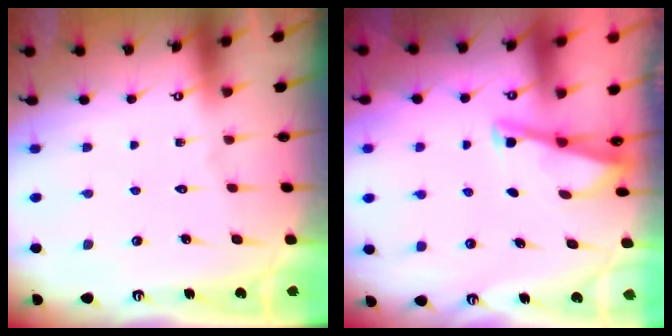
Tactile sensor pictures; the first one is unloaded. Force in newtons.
{"total": 2.9, "press": 2.9, "slide": 0.3}